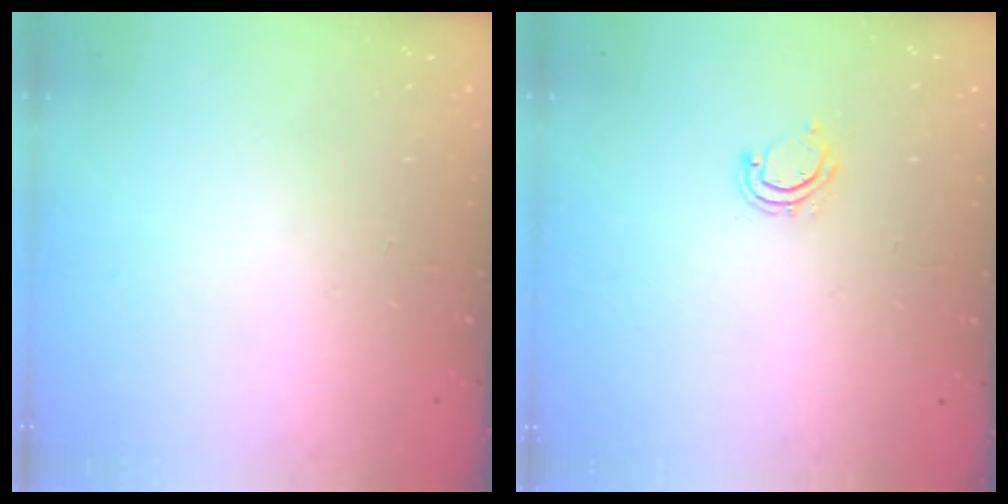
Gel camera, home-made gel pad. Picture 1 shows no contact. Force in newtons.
{"total": 3.9, "press": 3.9, "slide": 0.4}